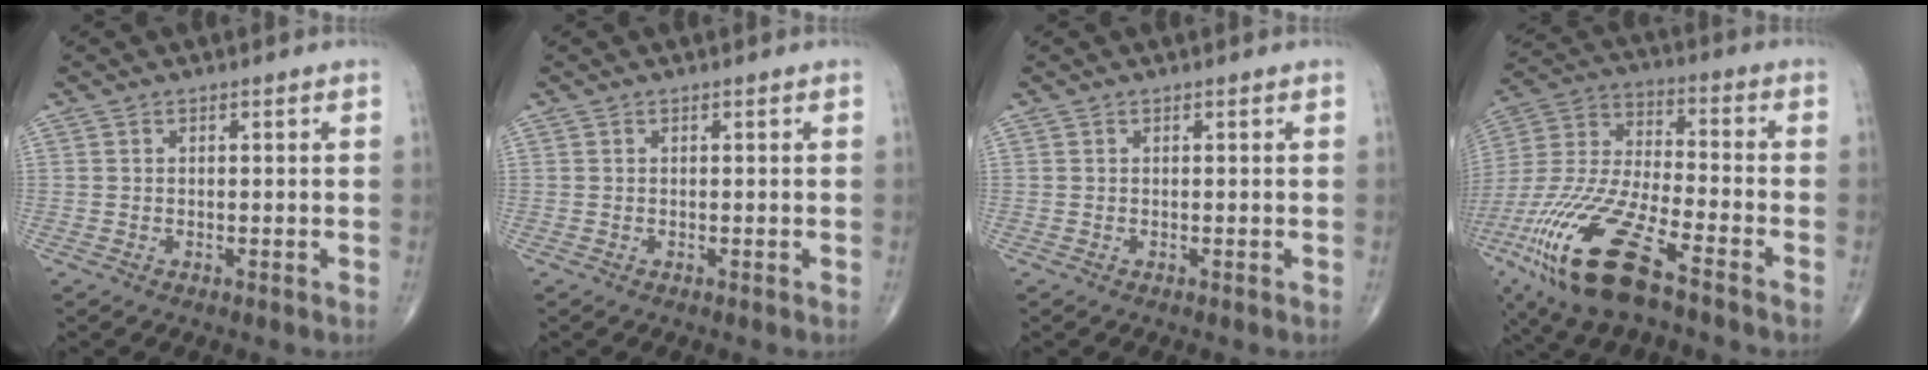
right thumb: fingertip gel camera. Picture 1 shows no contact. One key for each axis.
{"total": 0.0}
{"total": 0.0}
{"total": 22.2, "fx": -12.4, "fy": 6.7, "fz": 17.2, "tx": -0.408, "ty": 0.014, "tz": -0.234}